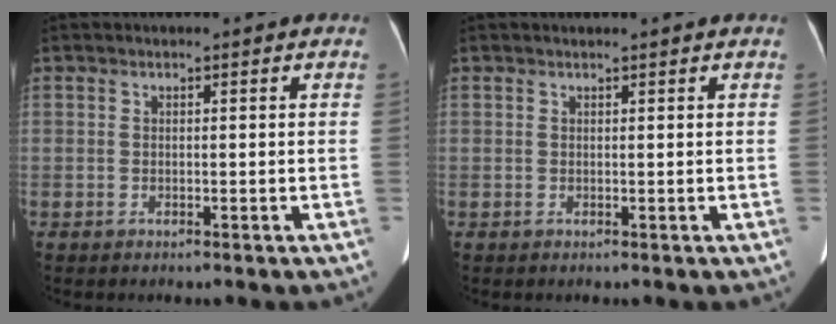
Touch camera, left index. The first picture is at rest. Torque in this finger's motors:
{"motor_torque": [0.04, 0.07, -0.02, -0.02]}